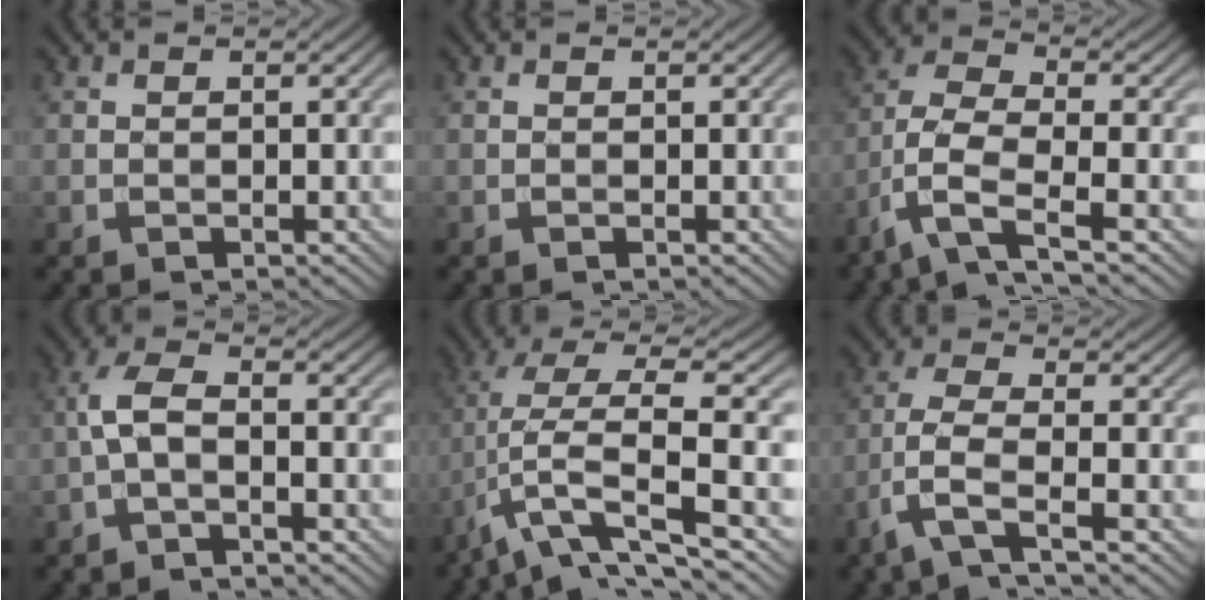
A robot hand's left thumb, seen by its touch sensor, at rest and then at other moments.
{"total": 0.0}
{"total": 7.7, "force": [-4.1, 2.4, 6.1], "torque": [-0.132, 0.000, -0.097]}
{"total": 4.4, "force": [-1.2, 1.5, 3.9], "torque": [-0.093, 0.012, -0.035]}
{"total": 10.8, "force": [-3.4, 2.7, 9.9], "torque": [-0.205, 0.017, -0.053]}
{"total": 5.8, "force": [-3.0, 1.2, 4.8], "torque": [-0.105, 0.001, -0.079]}